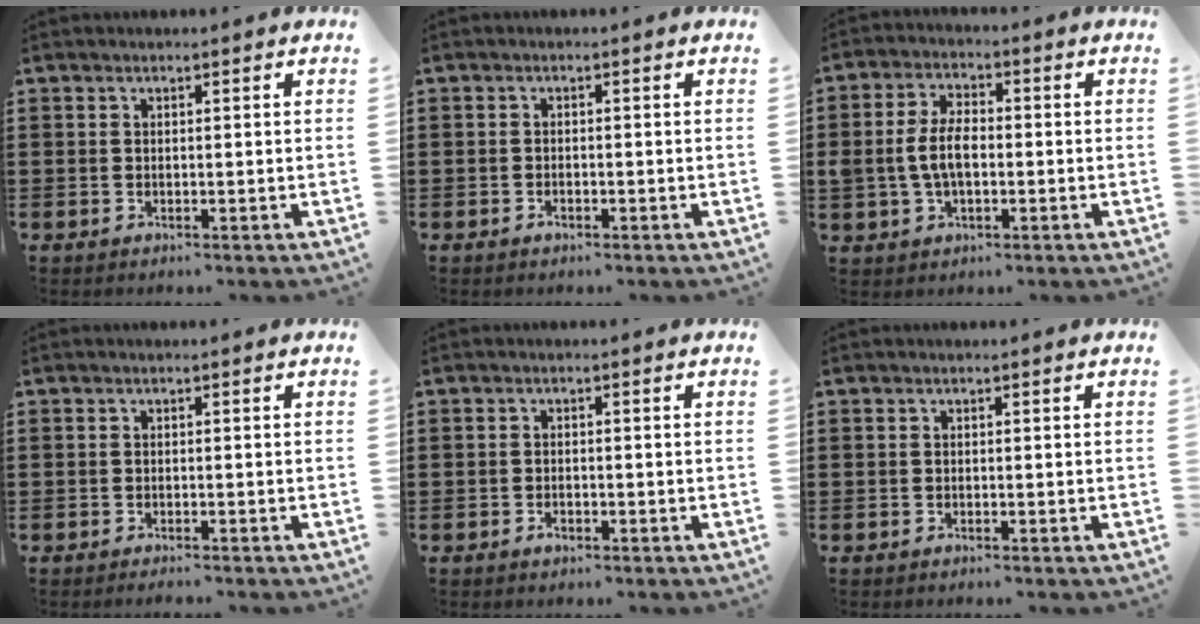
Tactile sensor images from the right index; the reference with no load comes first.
{"total": 0.7, "force": [-0.5, 0.4, 0.4], "torque": [-0.008, -0.001, -0.009]}
{"total": 6.2, "force": [-0.5, 3.5, 5.1], "torque": [-0.116, 0.004, -0.014]}
{"total": 0.6, "force": [-0.6, 0.0, 0.1], "torque": [-0.004, -0.001, -0.012]}
{"total": 1.0, "force": [-0.7, 0.6, 0.6], "torque": [-0.012, -0.002, -0.012]}
{"total": 0.0}